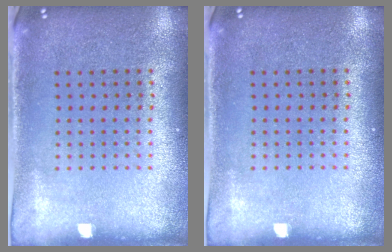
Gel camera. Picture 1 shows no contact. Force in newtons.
{"total": 0.0}